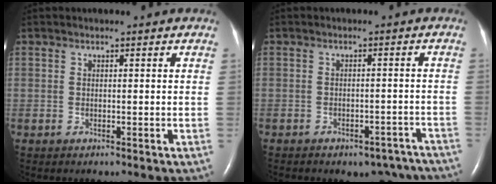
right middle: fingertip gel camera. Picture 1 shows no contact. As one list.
[{"total": 11.6, "force": [-10.1, 4.9, 2.9], "torque": [-0.034, 0.018, -0.103]}]